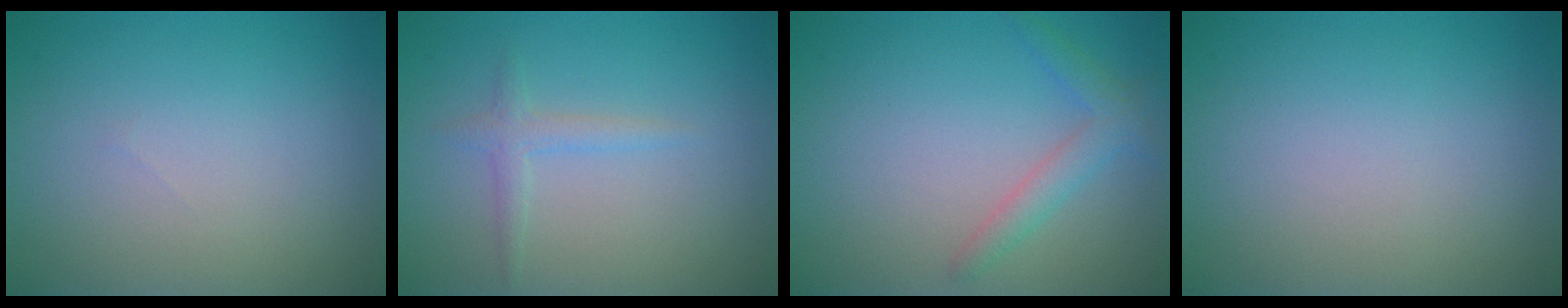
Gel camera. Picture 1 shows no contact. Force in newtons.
{"total": 1.4, "press": 1.4, "slide": 0.1}
{"total": 2.2, "press": 2.2, "slide": 0.0}
{"total": 0.0}